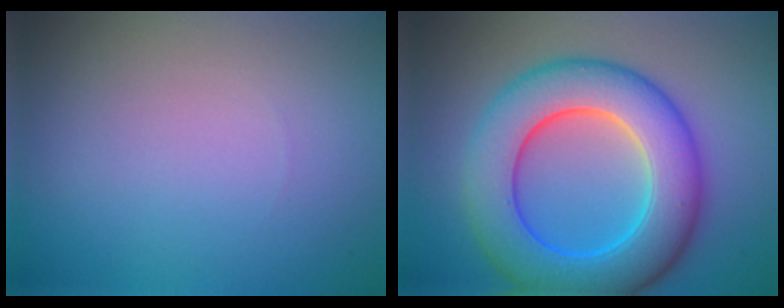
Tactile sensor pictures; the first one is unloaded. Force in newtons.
{"total": 10.3, "press": 10.2, "slide": 0.3}